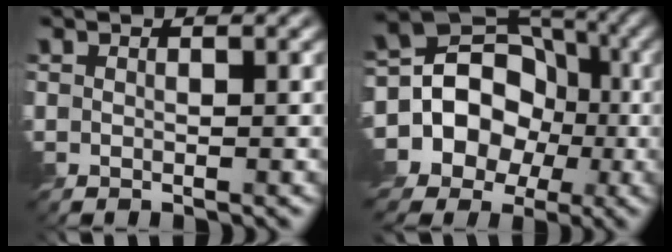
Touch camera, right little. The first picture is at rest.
{"total": 13.3, "force": [-3.7, 11.7, 5.2], "torque": [-0.101, 0.015, -0.081]}